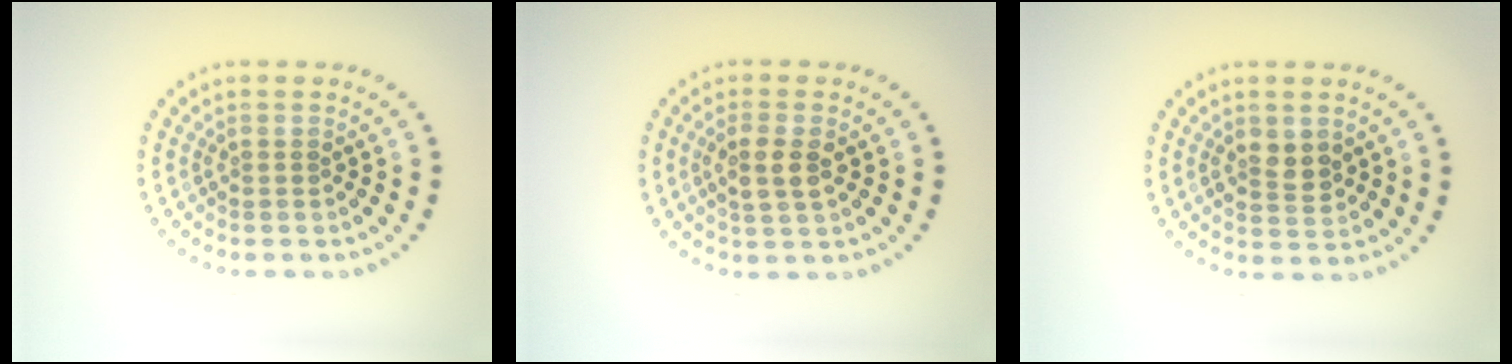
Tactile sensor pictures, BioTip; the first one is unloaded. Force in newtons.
{"total": 2.5, "press": 2.4, "slide": 0.6}
{"total": 2.4, "press": 2.3, "slide": 0.4}